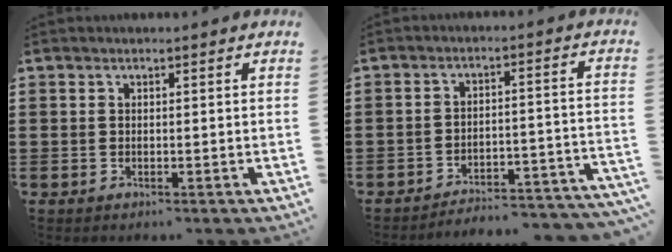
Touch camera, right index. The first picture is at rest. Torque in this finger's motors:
{"motor_torque": [1.05, 1.09, 0.20, 0.04]}